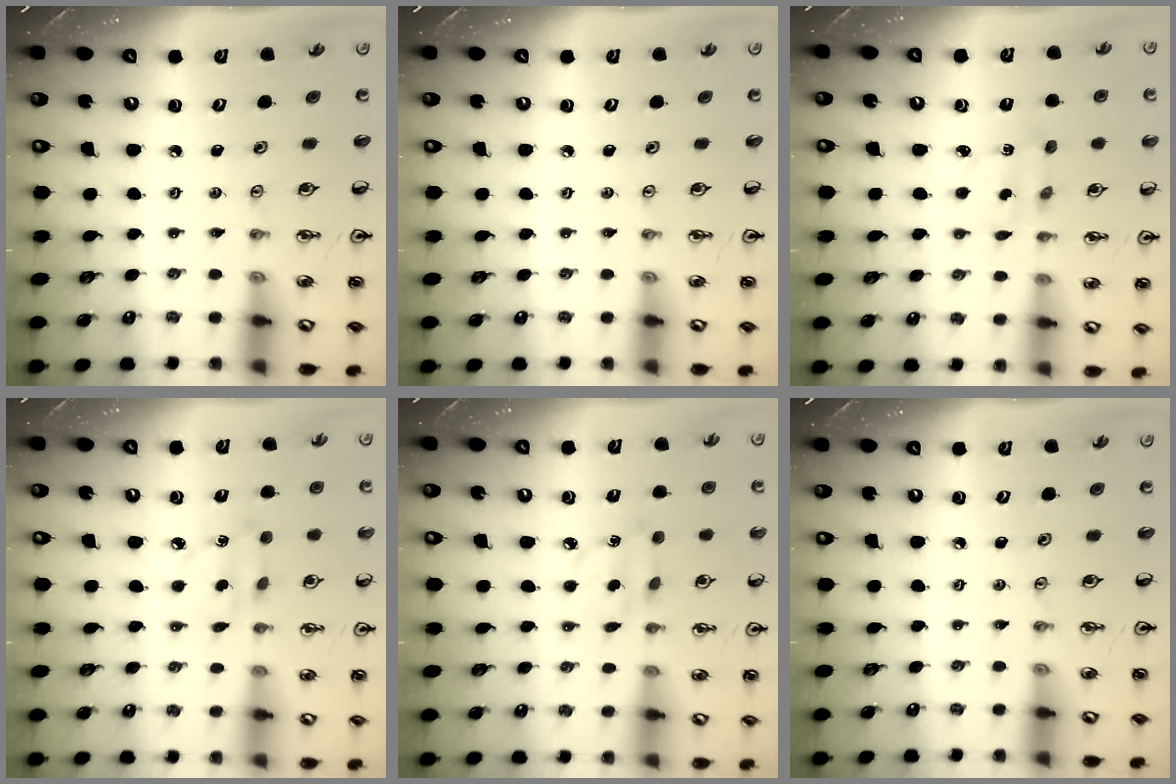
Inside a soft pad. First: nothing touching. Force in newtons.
{"total": 0.0}
{"total": 2.2, "press": 2.1, "slide": 0.6}
{"total": 2.8, "press": 2.8, "slide": 0.4}
{"total": 2.8, "press": 2.8, "slide": 0.4}
{"total": 0.0}